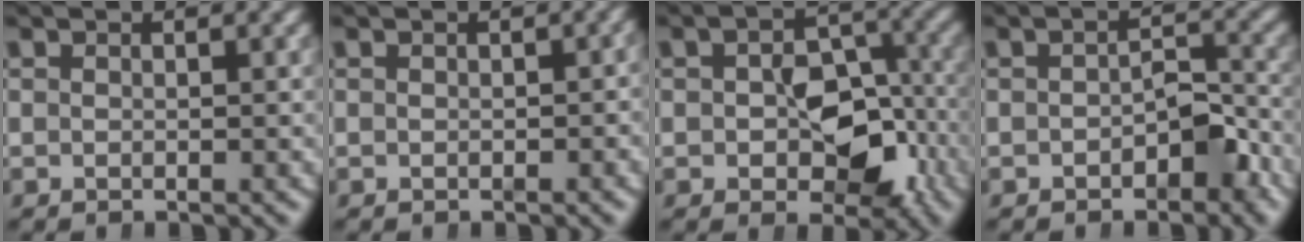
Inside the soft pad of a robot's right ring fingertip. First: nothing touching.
{"total": 0.7, "force": [-0.3, 0.4, 0.5], "torque": [-0.004, 0.001, -0.007]}
{"total": 6.3, "force": [-1.5, 4.3, 4.4], "torque": [-0.055, -0.017, -0.017]}
{"total": 2.5, "force": [-1.4, 1.1, 1.7], "torque": [-0.014, 0.000, -0.024]}